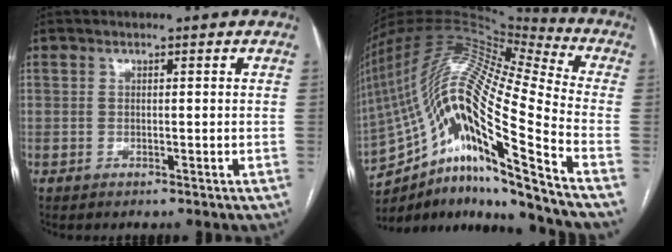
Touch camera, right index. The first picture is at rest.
{"total": 24.6, "force": [-14.5, 1.5, 19.8], "torque": [-0.392, 0.009, -0.268]}